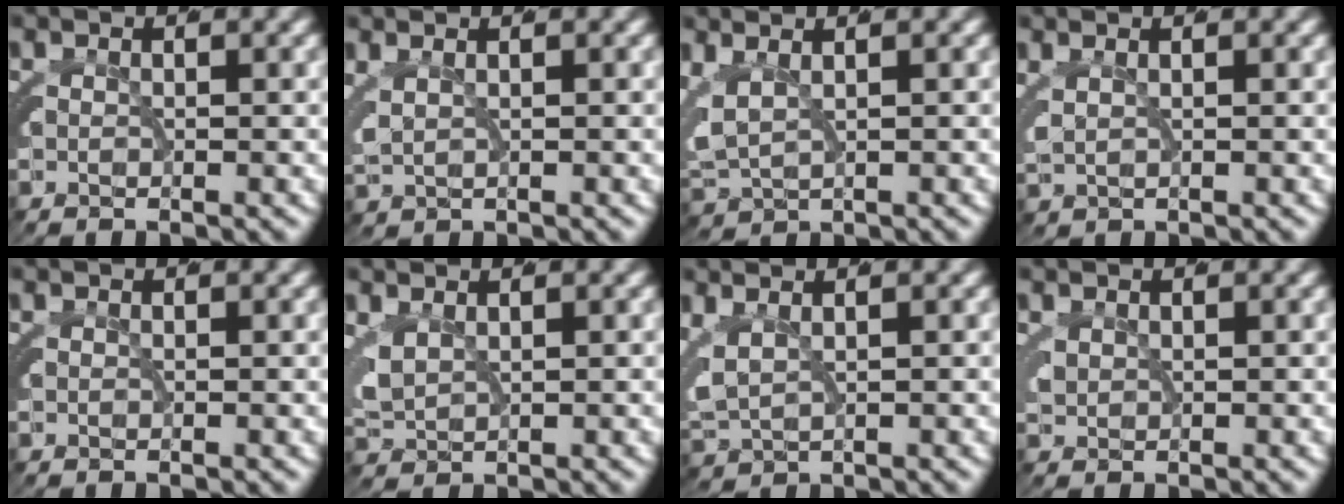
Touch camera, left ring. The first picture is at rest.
{"total": 0.7, "force": [0.6, 0.1, 0.4], "torque": [-0.020, 0.003, 0.013]}
{"total": 4.8, "force": [-0.4, 3.9, 2.7], "torque": [-0.086, -0.014, -0.003]}
{"total": 0.9, "force": [0.6, -0.6, 0.0], "torque": [-0.008, 0.006, 0.013]}
{"total": 0.0}
{"total": 1.7, "force": [0.1, 1.3, 1.0], "torque": [-0.036, -0.004, 0.004]}
{"total": 3.8, "force": [-0.1, 3.1, 2.2], "torque": [-0.071, -0.010, 0.002]}
{"total": 0.8, "force": [0.7, 0.2, 0.2], "torque": [0.005, 0.006, 0.013]}